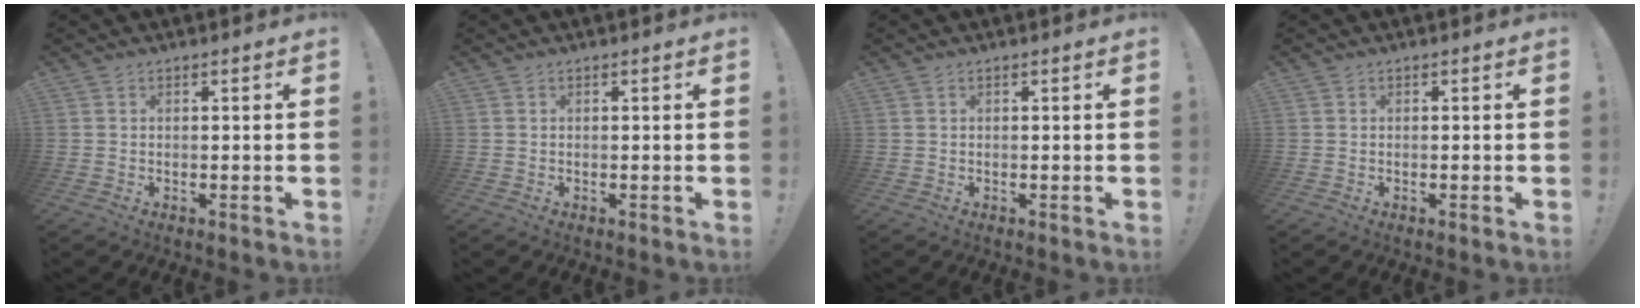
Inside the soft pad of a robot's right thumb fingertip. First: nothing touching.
{"total": 0.0}
{"total": 0.0}
{"total": 0.0}